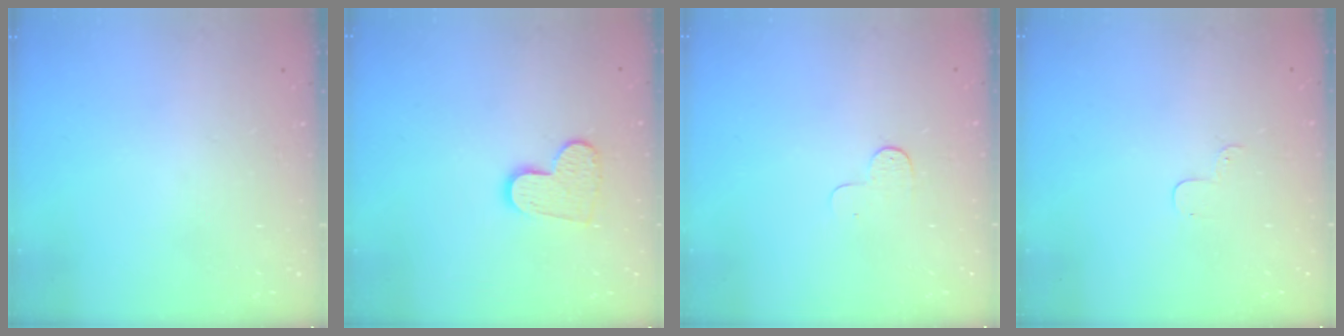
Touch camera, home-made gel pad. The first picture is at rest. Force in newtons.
{"total": 10.3, "press": 10.3, "slide": 0.8}
{"total": 4.0, "press": 4.0, "slide": 0.5}
{"total": 2.9, "press": 2.8, "slide": 0.3}